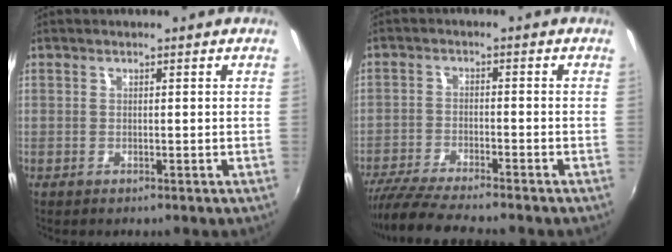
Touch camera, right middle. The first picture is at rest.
{"total": 10.7, "force": [-9.6, 0.3, 4.8], "torque": [-0.115, -0.024, -0.167]}